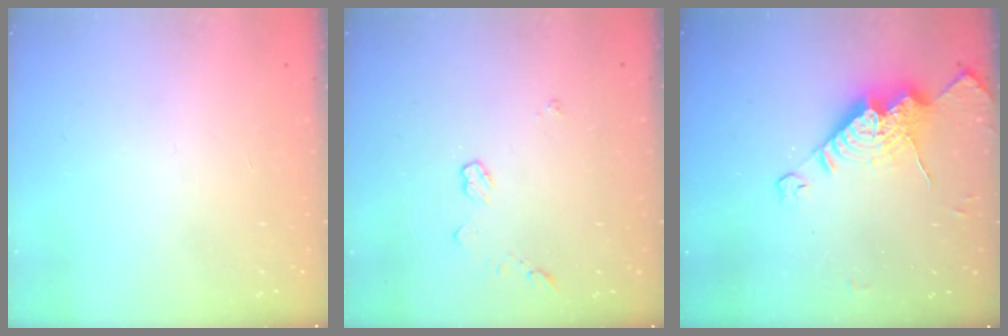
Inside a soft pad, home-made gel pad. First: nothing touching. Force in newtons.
{"total": 4.1, "press": 4.1, "slide": 0.5}
{"total": 14.6, "press": 14.5, "slide": 1.3}